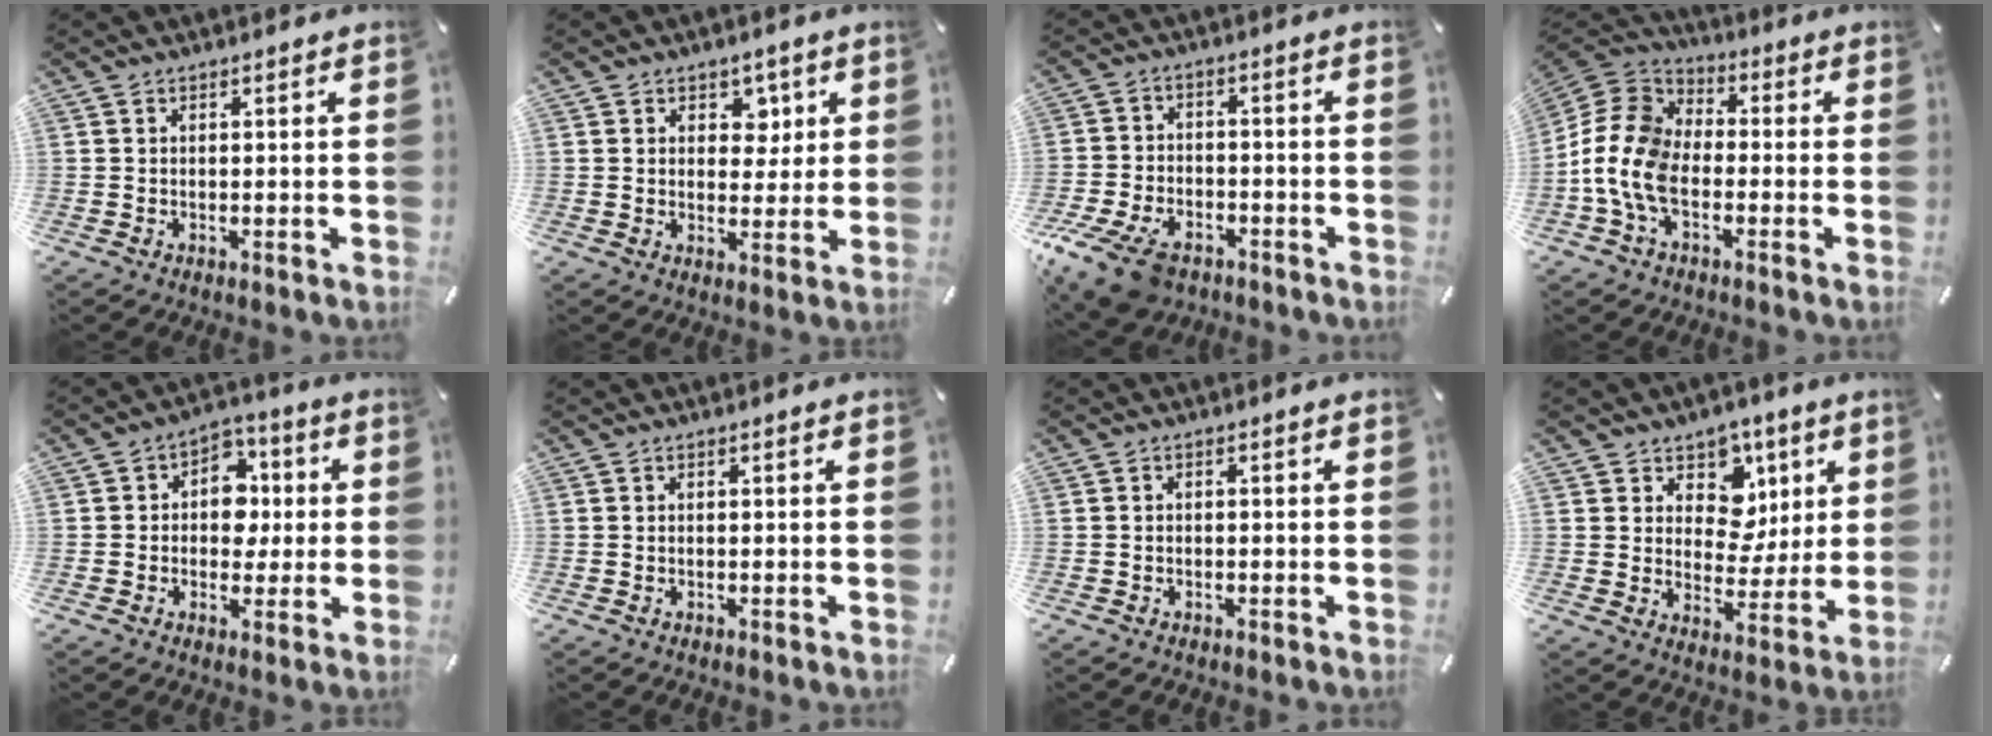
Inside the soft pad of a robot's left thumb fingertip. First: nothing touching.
{"total": 5.9, "force": [2.2, 4.7, 2.9], "torque": [-0.021, -0.006, 0.032]}
{"total": 11.6, "force": [-7.3, 6.5, 6.2], "torque": [-0.128, 0.037, -0.134]}
{"total": 12.8, "force": [-5.1, 8.4, 8.2], "torque": [-0.188, 0.024, -0.097]}
{"total": 9.0, "force": [-0.1, 7.8, 4.5], "torque": [-0.052, 0.003, -0.004]}
{"total": 0.0}
{"total": 0.7, "force": [-0.5, 0.4, 0.2], "torque": [-0.004, 0.003, -0.011]}
{"total": 11.2, "force": [3.6, 9.6, 4.6], "torque": [-0.057, -0.026, 0.068]}